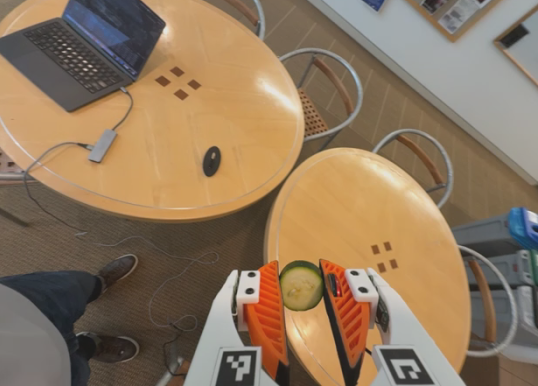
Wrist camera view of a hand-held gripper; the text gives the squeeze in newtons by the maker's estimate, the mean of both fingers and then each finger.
{"total": 7.8, "left": 8.0, "right": 7.6}